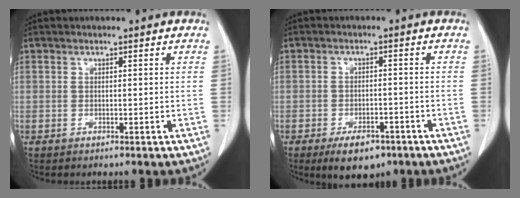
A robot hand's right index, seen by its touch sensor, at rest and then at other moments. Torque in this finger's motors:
{"motor_torque": [0.26, -0.11, 0.00, -0.04]}